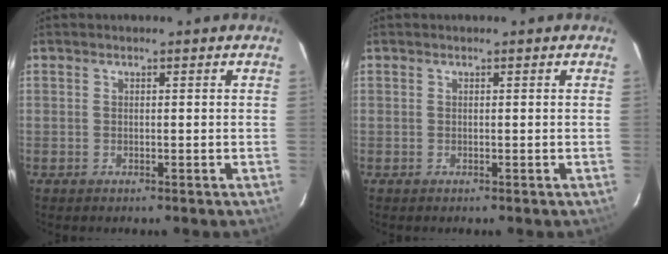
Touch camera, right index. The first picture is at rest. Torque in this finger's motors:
{"motor_torque": [0.00, 0.00, 0.00, -0.01]}